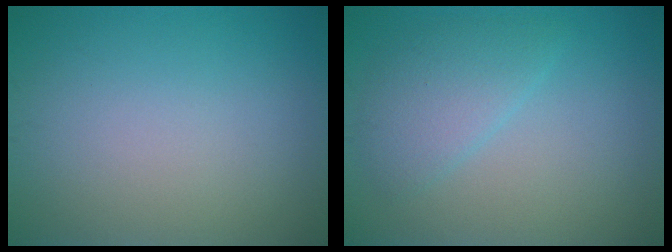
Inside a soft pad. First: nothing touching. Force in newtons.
{"total": 3.0, "press": 3.0, "slide": 0.1}